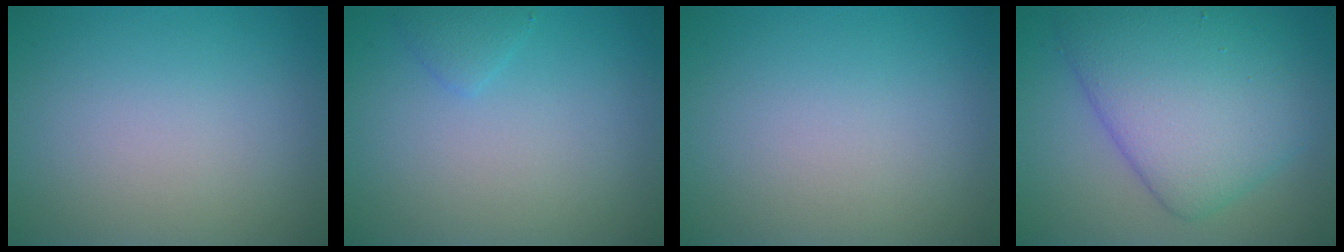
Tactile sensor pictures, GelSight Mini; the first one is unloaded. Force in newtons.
{"total": 1.1, "press": 1.1, "slide": 0.1}
{"total": 0.0}
{"total": 8.9, "press": 8.9, "slide": 0.2}